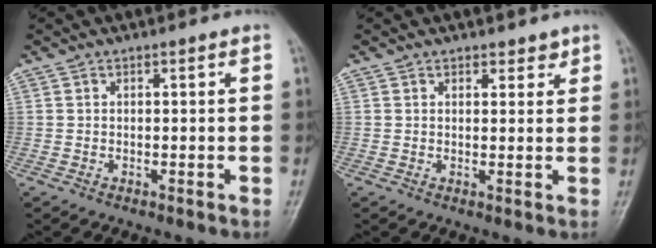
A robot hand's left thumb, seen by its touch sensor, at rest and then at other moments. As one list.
[{"total": 2.4, "force": [1.8, 1.4, 0.8], "torque": [0.011, -0.010, 0.020]}]